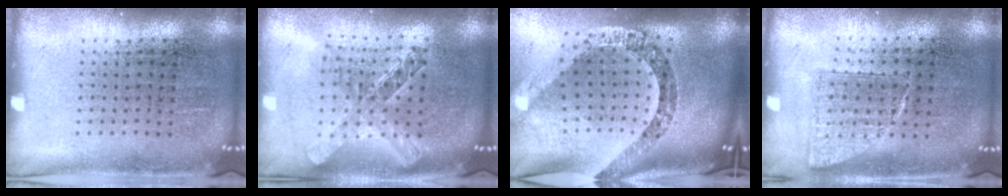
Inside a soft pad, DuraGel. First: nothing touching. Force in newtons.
{"total": 2.1, "press": 1.7, "slide": 1.2}
{"total": 3.2, "press": 2.3, "slide": 2.2}
{"total": 0.7, "press": 0.7, "slide": 0.2}